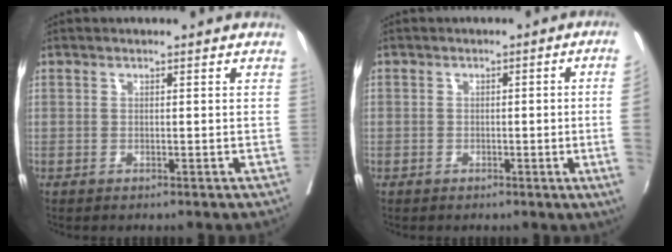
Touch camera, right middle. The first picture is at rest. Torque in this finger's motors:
{"motor_torque": [1.19, -0.95, 0.13, -0.21]}